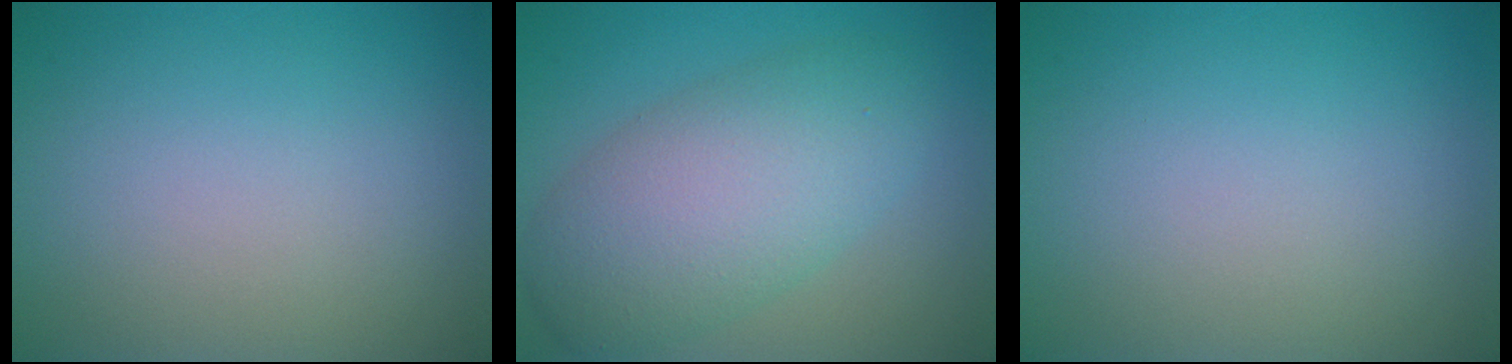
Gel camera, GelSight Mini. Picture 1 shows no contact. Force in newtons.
{"total": 7.5, "press": 7.5, "slide": 0.1}
{"total": 0.0}